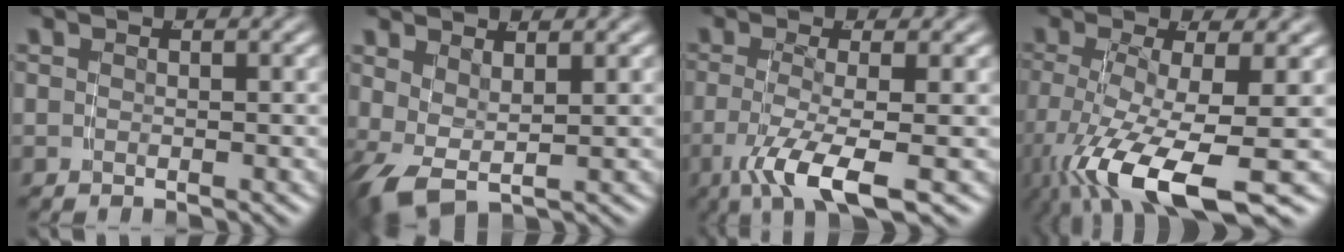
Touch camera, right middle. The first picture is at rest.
{"total": 4.7, "force": [-0.9, 3.5, 3.1], "torque": [-0.096, -0.030, 0.000]}
{"total": 5.3, "force": [-2.2, 0.8, 4.7], "torque": [-0.092, -0.026, -0.024]}
{"total": 8.6, "force": [-3.4, 2.8, 7.4], "torque": [-0.157, -0.040, -0.028]}